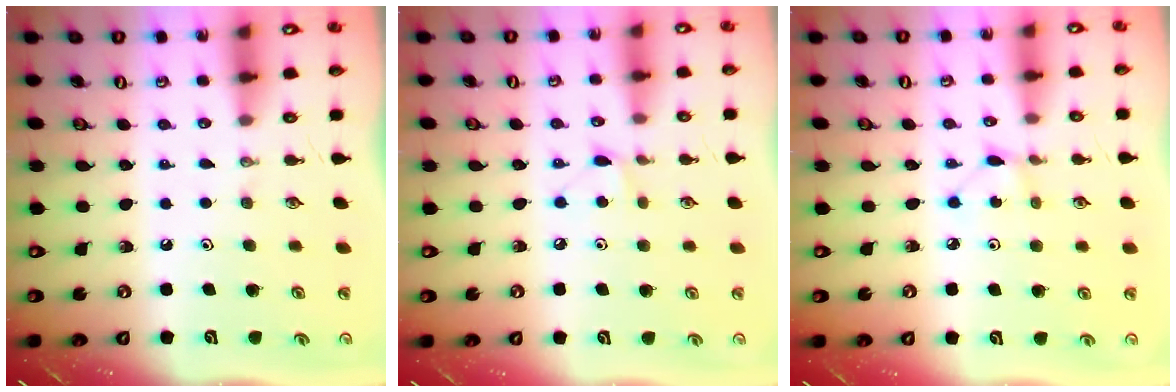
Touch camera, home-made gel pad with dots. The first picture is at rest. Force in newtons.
{"total": 4.8, "press": 4.8, "slide": 0.5}
{"total": 1.5, "press": 1.5, "slide": 0.2}